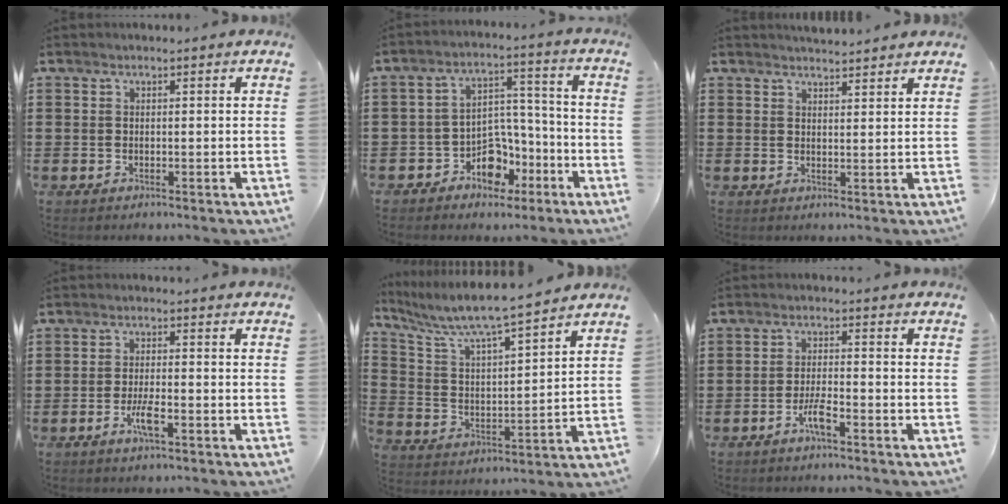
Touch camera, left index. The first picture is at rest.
{"total": 6.7, "force": [-3.6, 5.0, 2.7], "torque": [-0.052, 0.023, -0.061]}
{"total": 2.4, "force": [2.4, 0.0, 0.1], "torque": [-0.008, -0.005, 0.046]}
{"total": 3.6, "force": [-1.5, 0.7, 3.2], "torque": [-0.067, -0.003, -0.030]}
{"total": 6.6, "force": [6.0, 0.1, 2.8], "torque": [-0.081, -0.040, 0.097]}
{"total": 3.6, "force": [-2.1, 0.5, 2.9], "torque": [-0.064, 0.001, -0.042]}